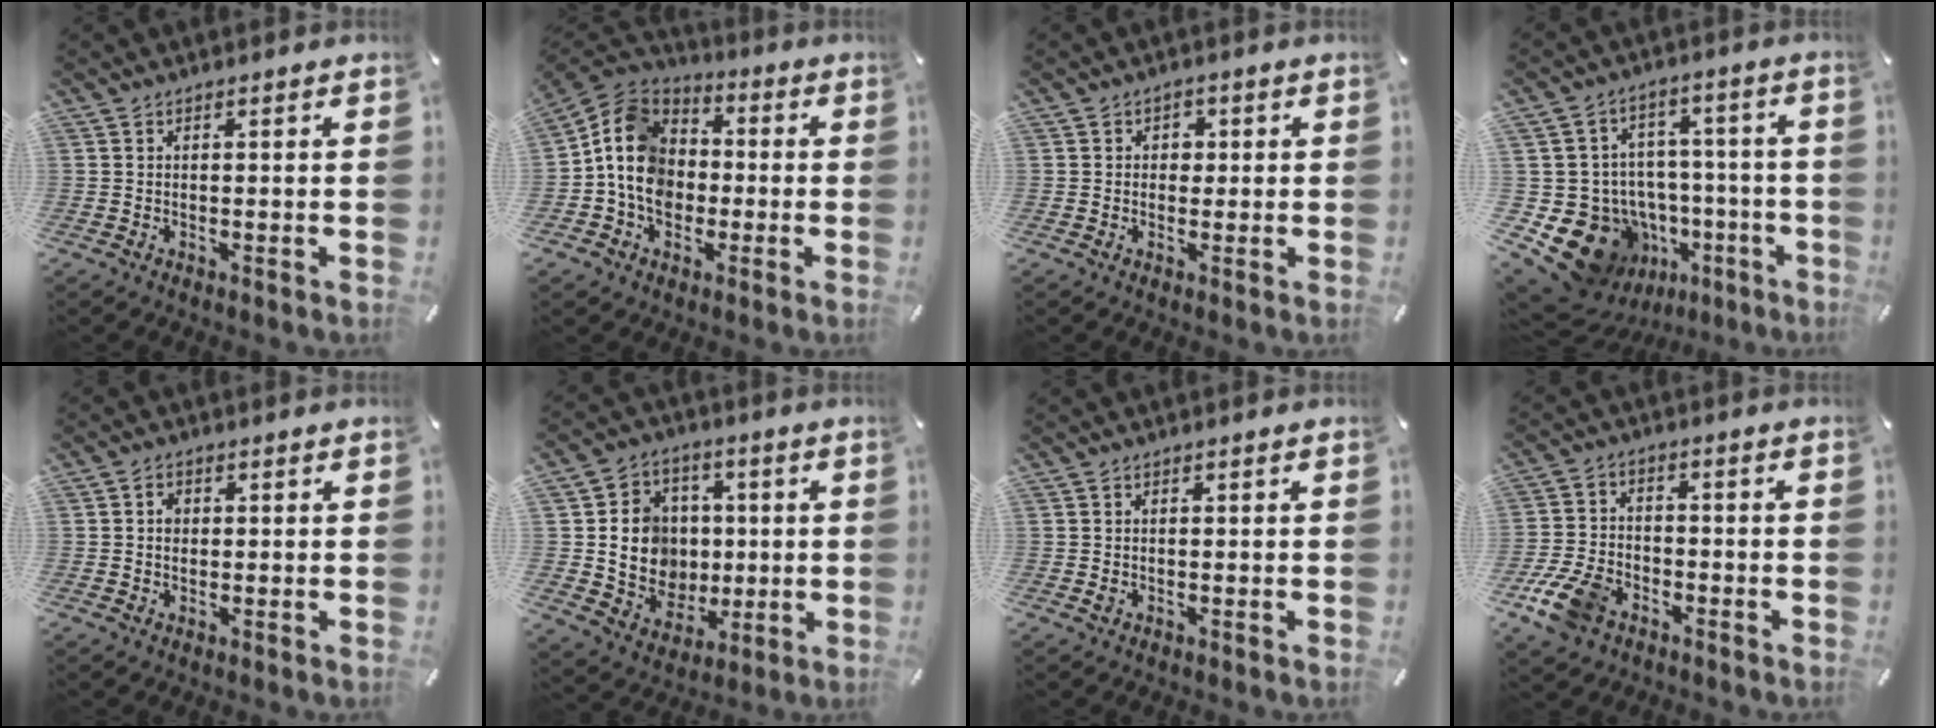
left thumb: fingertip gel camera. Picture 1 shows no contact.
{"total": 12.9, "force": [-2.3, 10.9, 6.4], "torque": [-0.148, 0.031, -0.043]}
{"total": 2.5, "force": [0.0, 2.3, 1.1], "torque": [-0.008, 0.000, -0.009]}
{"total": 16.4, "force": [-6.9, 13.6, 5.9], "torque": [-0.093, 0.034, -0.086]}
{"total": 2.2, "force": [0.1, 1.9, 1.2], "torque": [-0.017, 0.003, -0.003]}
{"total": 12.6, "force": [0.8, 11.8, 4.2], "torque": [-0.077, 0.002, 0.031]}
{"total": 0.8, "force": [-0.1, 0.6, 0.5], "torque": [-0.009, 0.001, -0.002]}
{"total": 9.8, "force": [-5.3, 6.4, 5.3], "torque": [-0.118, 0.023, -0.098]}